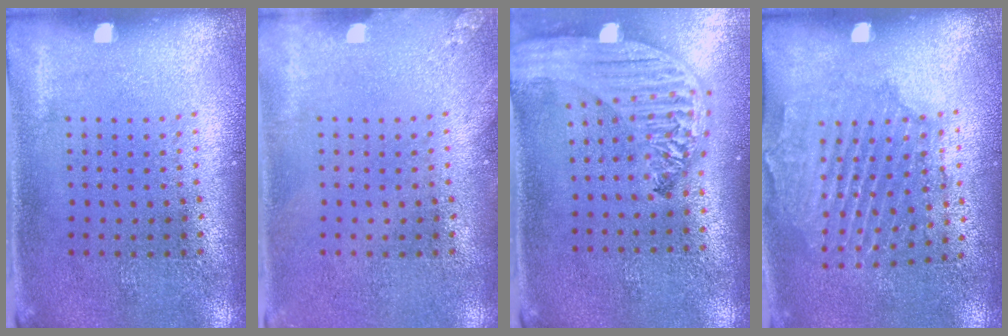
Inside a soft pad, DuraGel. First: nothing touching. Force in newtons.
{"total": 1.0, "press": 1.0, "slide": 0.1}
{"total": 3.2, "press": 2.6, "slide": 2.0}
{"total": 1.6, "press": 1.6, "slide": 0.3}